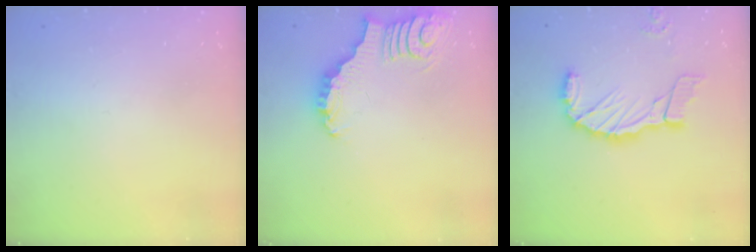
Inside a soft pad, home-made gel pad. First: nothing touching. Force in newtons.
{"total": 3.4, "press": 3.3, "slide": 0.6}
{"total": 12.9, "press": 12.8, "slide": 1.6}